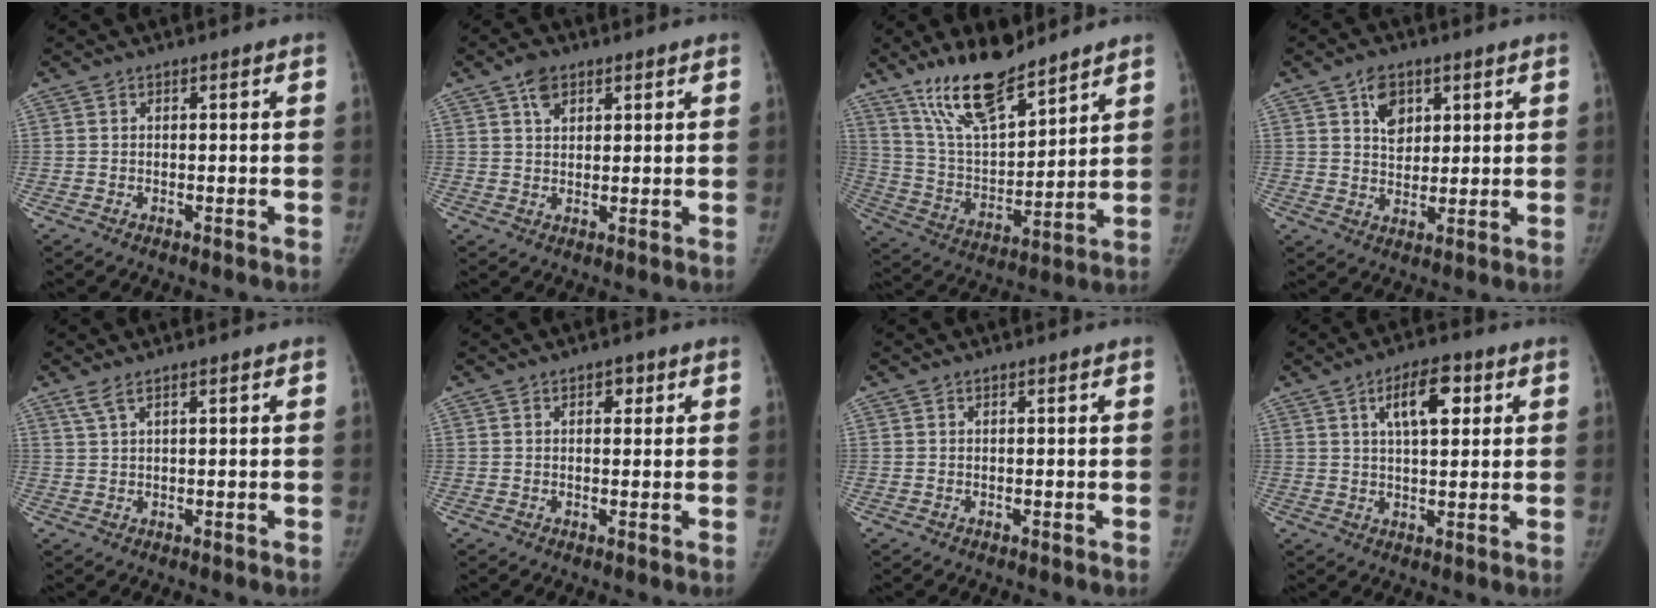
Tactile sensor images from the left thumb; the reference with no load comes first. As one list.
[{"total": 4.2, "force": [2.3, 2.8, 2.2], "torque": [-0.025, -0.006, 0.040]}, {"total": 16.6, "force": [12.6, 5.4, 9.3], "torque": [-0.131, -0.070, 0.238]}, {"total": 6.5, "force": [3.0, 4.5, 3.5], "torque": [-0.029, -0.017, 0.050]}, {"total": 2.1, "force": [1.5, 0.3, 1.5], "torque": [-0.041, 0.005, 0.038]}, {"total": 2.1, "force": [0.9, 1.4, 1.2], "torque": [-0.002, 0.000, 0.009]}, {"total": 0.0}, {"total": 8.5, "force": [3.2, 3.8, 6.9], "torque": [-0.090, -0.004, 0.049]}]